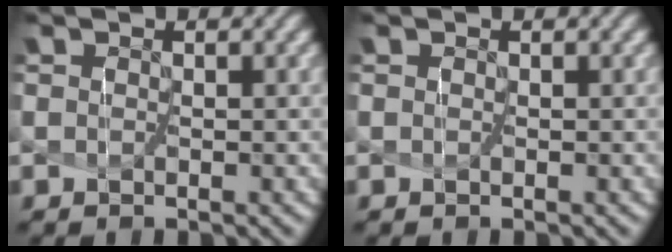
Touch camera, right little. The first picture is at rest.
{"total": 0.0}